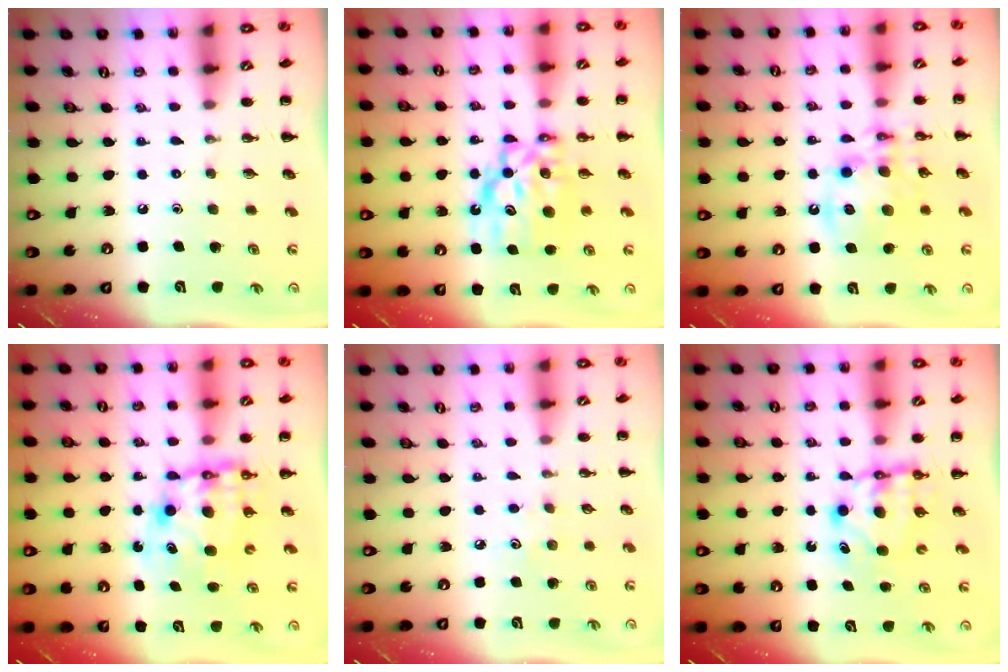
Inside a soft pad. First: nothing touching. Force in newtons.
{"total": 9.0, "press": 8.7, "slide": 2.4}
{"total": 12.7, "press": 12.4, "slide": 2.9}
{"total": 9.8, "press": 9.5, "slide": 2.5}
{"total": 2.8, "press": 2.6, "slide": 0.8}
{"total": 7.6, "press": 7.5, "slide": 1.2}